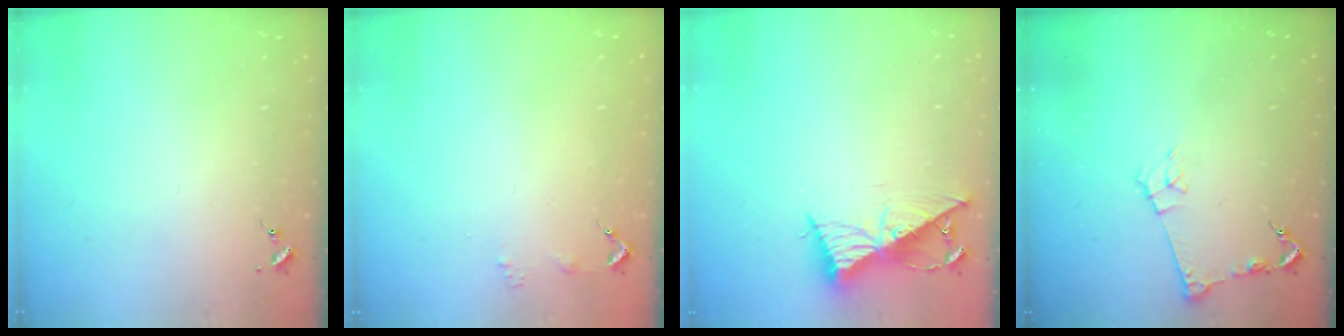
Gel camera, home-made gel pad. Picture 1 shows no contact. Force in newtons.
{"total": 2.4, "press": 2.4, "slide": 0.3}
{"total": 10.6, "press": 10.5, "slide": 0.8}
{"total": 8.3, "press": 8.3, "slide": 0.8}